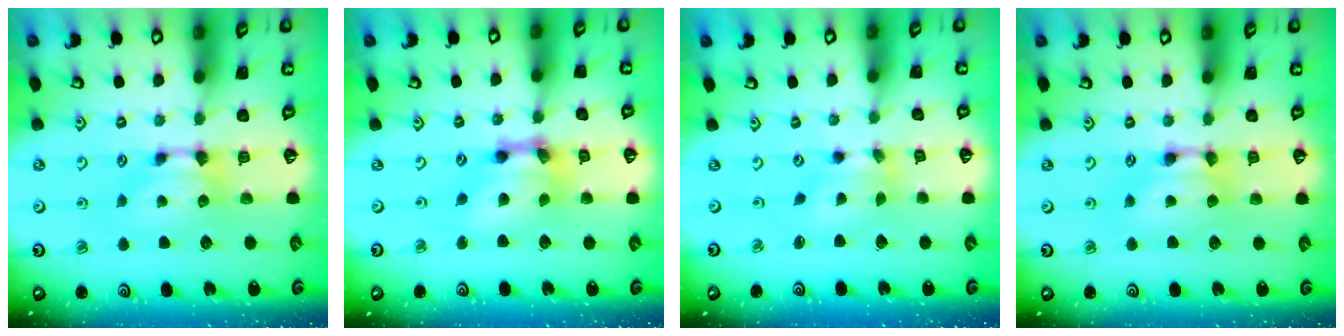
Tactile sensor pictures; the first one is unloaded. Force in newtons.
{"total": 6.7, "press": 6.0, "slide": 3.1}
{"total": 3.1, "press": 2.5, "slide": 1.8}
{"total": 1.9, "press": 1.9, "slide": 0.2}